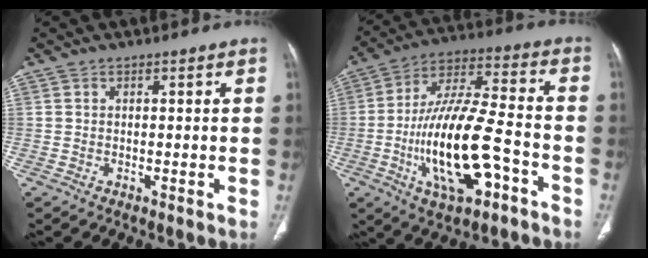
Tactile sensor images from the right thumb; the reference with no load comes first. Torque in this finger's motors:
{"motor_torque": [2.02, 2.98, 2.21, -0.56, 0.24]}